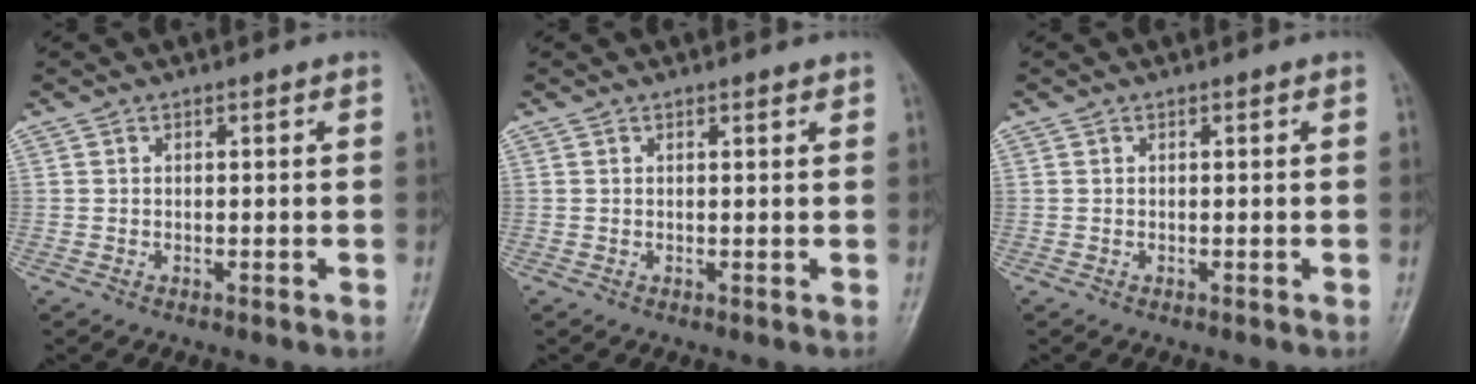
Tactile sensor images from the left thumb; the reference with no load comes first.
{"total": 0.7, "force": [0.5, 0.2, 0.4], "torque": [-0.007, -0.003, 0.007]}
{"total": 0.0}